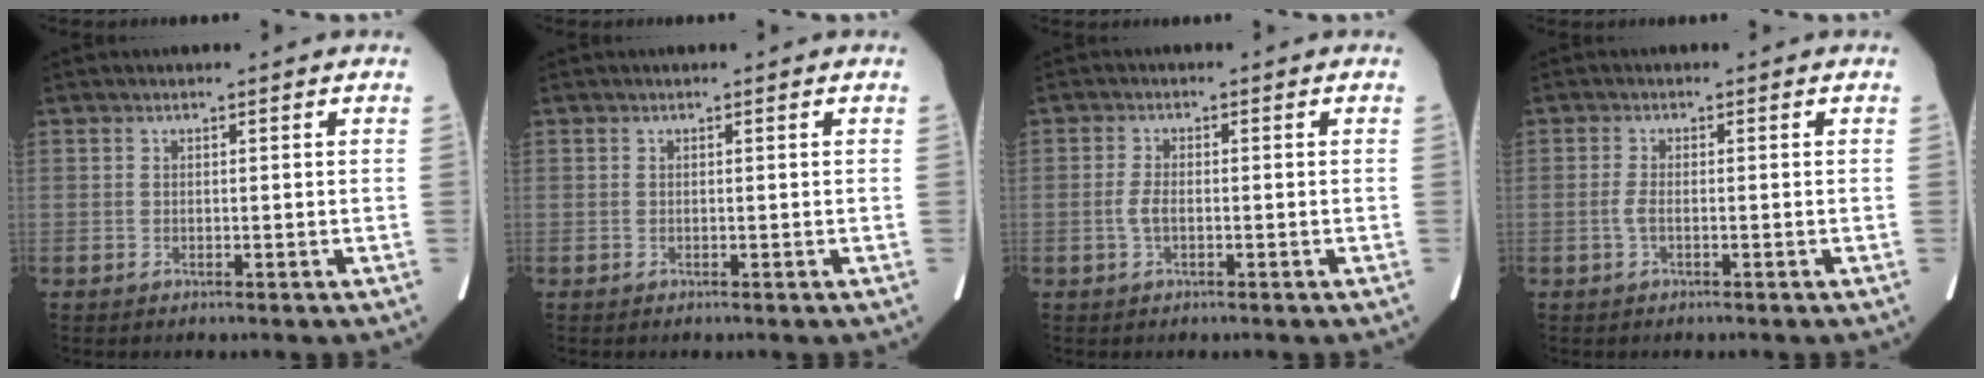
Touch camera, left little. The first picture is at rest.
{"total": 0.0}
{"total": 2.1, "force": [-0.6, 0.9, 1.8], "torque": [-0.045, 0.000, -0.012]}
{"total": 1.4, "force": [-0.5, 0.4, 1.3], "torque": [-0.033, -0.001, -0.012]}